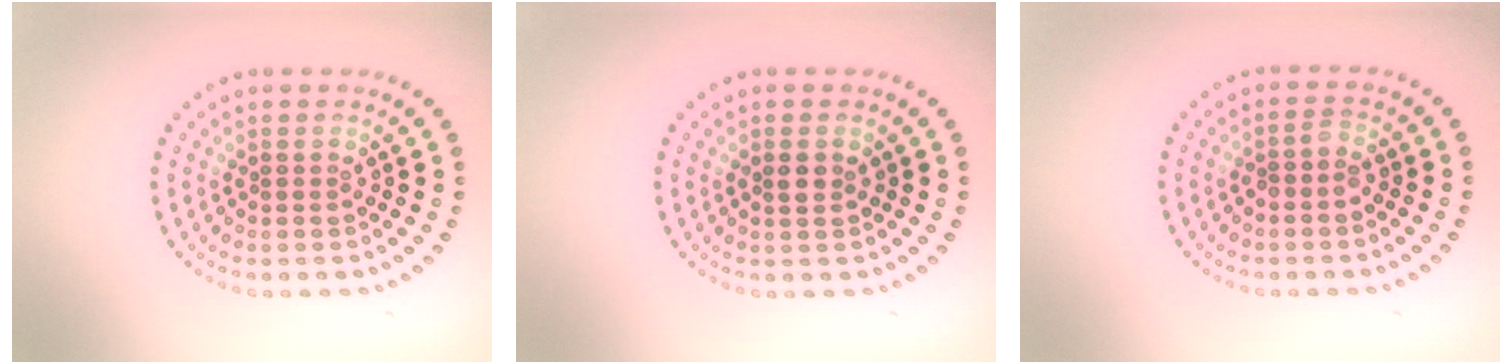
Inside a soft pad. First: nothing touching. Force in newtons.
{"total": 1.1, "press": 1.0, "slide": 0.4}
{"total": 1.5, "press": 1.3, "slide": 0.7}